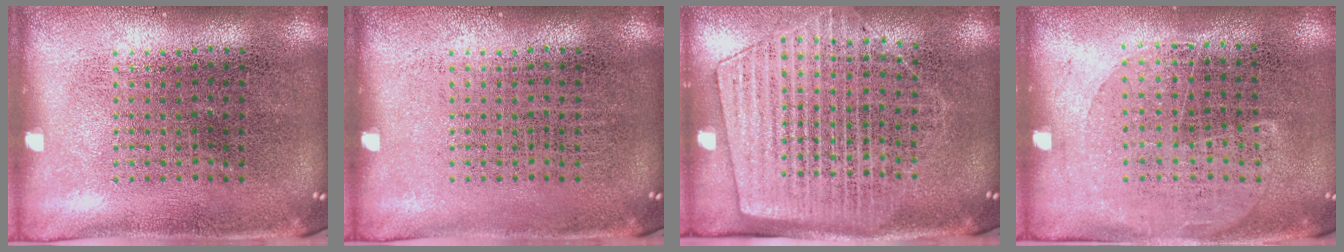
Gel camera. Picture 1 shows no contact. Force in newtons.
{"total": 0.0}
{"total": 1.8, "press": 1.5, "slide": 1.0}
{"total": 1.2, "press": 1.0, "slide": 0.7}